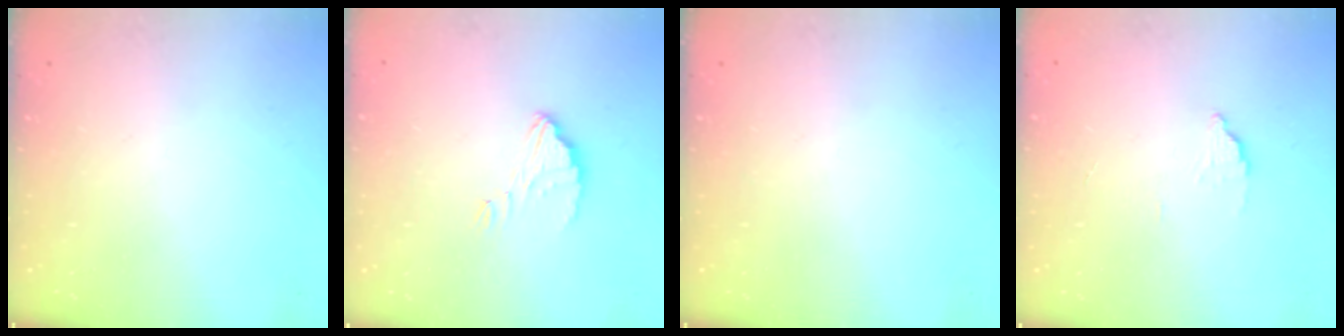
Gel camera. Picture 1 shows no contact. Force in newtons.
{"total": 3.2, "press": 3.1, "slide": 0.3}
{"total": 0.0}
{"total": 2.2, "press": 2.2, "slide": 0.2}